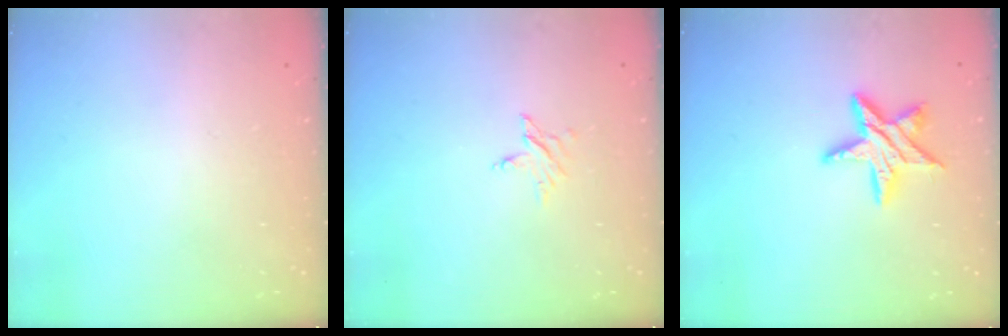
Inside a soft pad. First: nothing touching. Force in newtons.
{"total": 2.8, "press": 2.8, "slide": 0.1}
{"total": 12.9, "press": 12.9, "slide": 0.7}